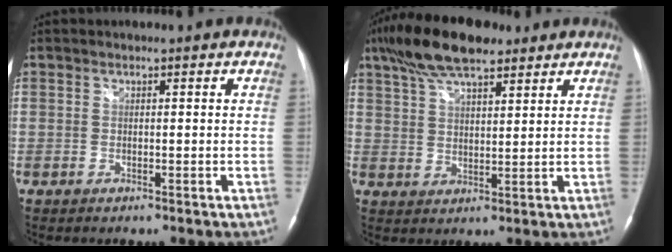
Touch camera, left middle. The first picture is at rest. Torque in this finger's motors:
{"motor_torque": [1.19, -0.93, 0.12, 0.16]}